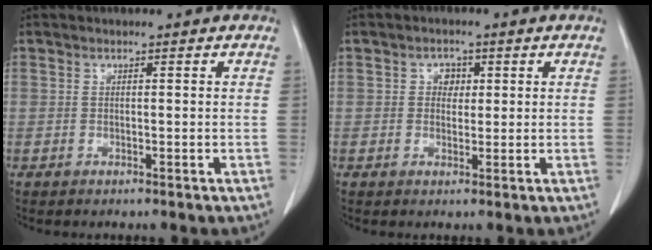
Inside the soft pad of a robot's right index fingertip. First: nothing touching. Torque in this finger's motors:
{"motor_torque": [0.31, 0.07, 0.00, 0.01]}